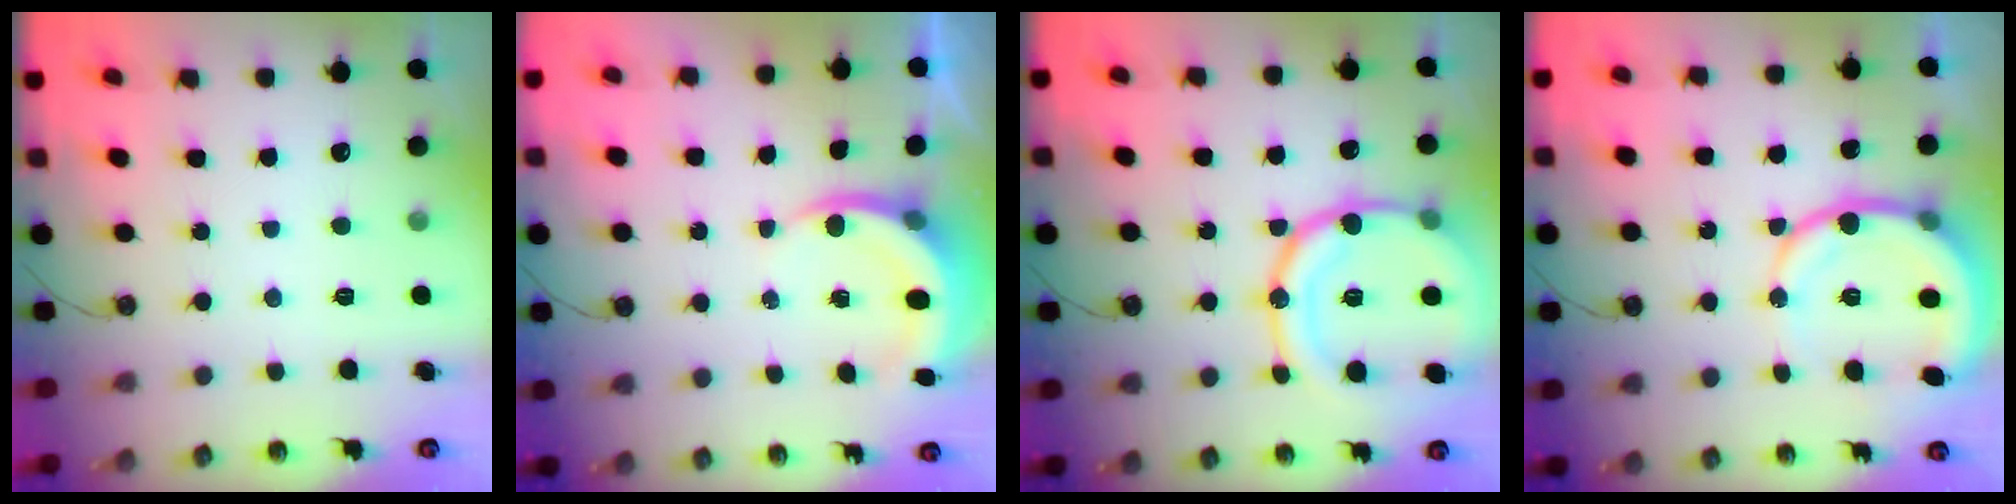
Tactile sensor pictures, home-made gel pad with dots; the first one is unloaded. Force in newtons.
{"total": 5.2, "press": 5.2, "slide": 0.6}
{"total": 22.3, "press": 22.0, "slide": 3.7}
{"total": 12.7, "press": 12.5, "slide": 2.4}